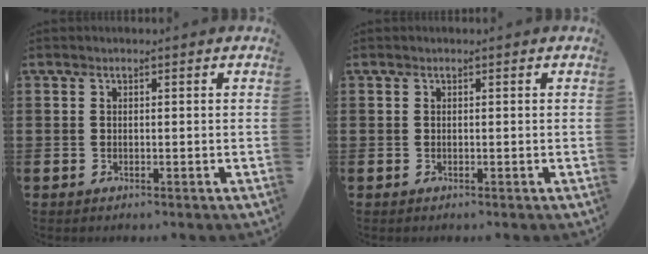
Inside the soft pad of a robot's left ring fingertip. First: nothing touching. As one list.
[{"total": 0.0}]